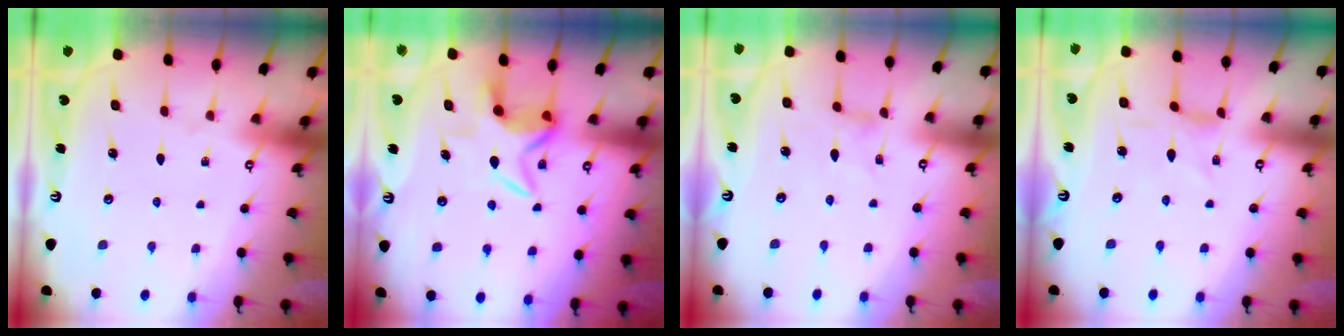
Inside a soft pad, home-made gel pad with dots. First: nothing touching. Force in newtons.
{"total": 6.4, "press": 6.4, "slide": 0.9}
{"total": 0.0}
{"total": 0.9, "press": 0.9, "slide": 0.2}